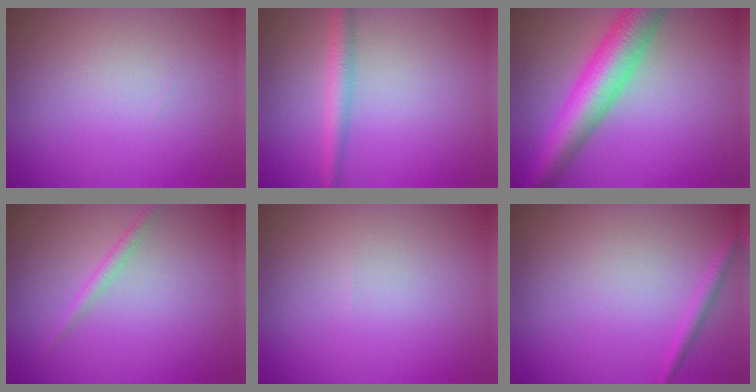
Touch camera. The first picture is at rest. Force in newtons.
{"total": 2.4, "press": 2.4, "slide": 0.0}
{"total": 8.2, "press": 8.2, "slide": 0.1}
{"total": 1.3, "press": 1.3, "slide": 0.0}
{"total": 0.0}
{"total": 1.1, "press": 1.1, "slide": 0.1}